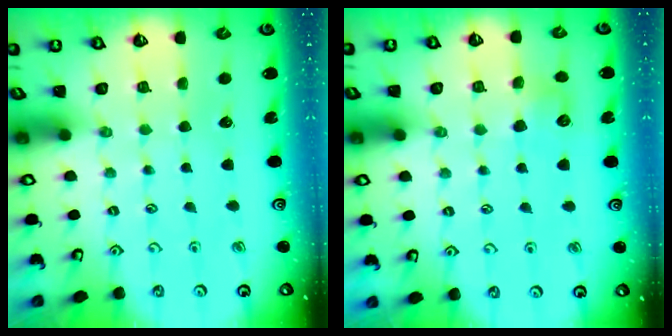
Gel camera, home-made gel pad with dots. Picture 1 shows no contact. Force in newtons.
{"total": 6.2, "press": 6.2, "slide": 0.9}